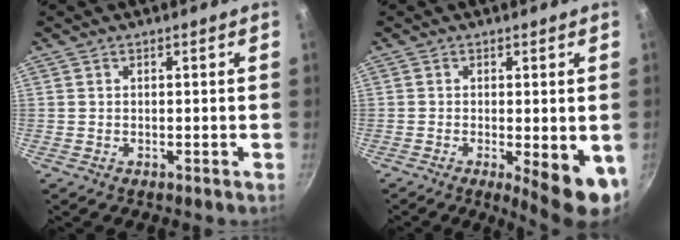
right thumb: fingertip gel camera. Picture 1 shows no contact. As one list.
[{"total": 9.1, "force": [-2.1, 2.5, 8.5], "torque": [-0.095, -0.011, -0.019]}]